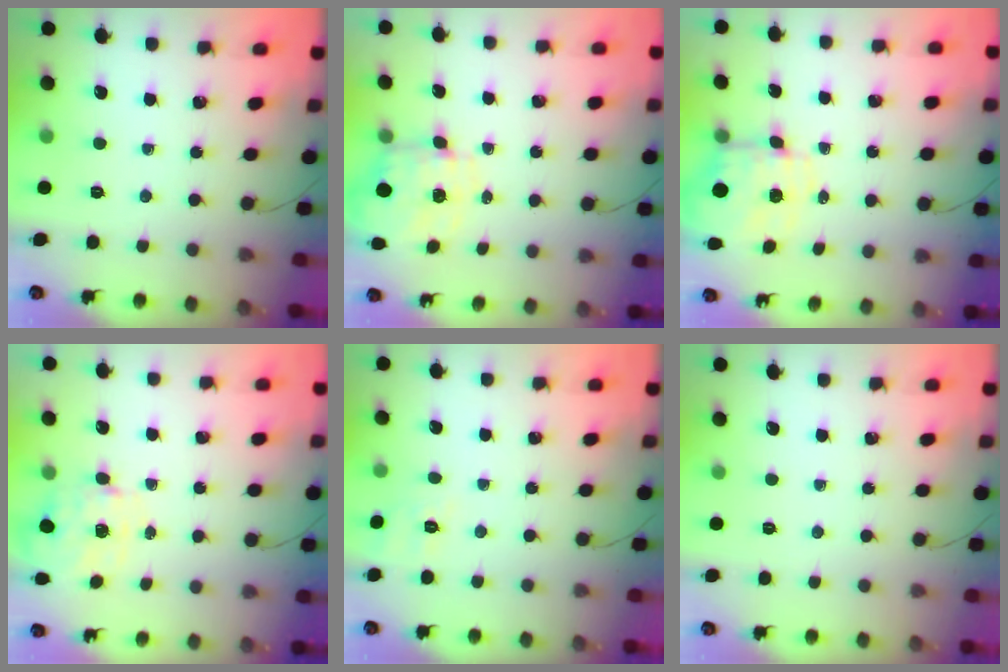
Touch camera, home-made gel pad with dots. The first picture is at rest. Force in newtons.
{"total": 3.7, "press": 3.4, "slide": 1.4}
{"total": 3.5, "press": 3.2, "slide": 1.4}
{"total": 4.0, "press": 3.9, "slide": 0.9}
{"total": 7.8, "press": 7.5, "slide": 2.0}
{"total": 0.0}